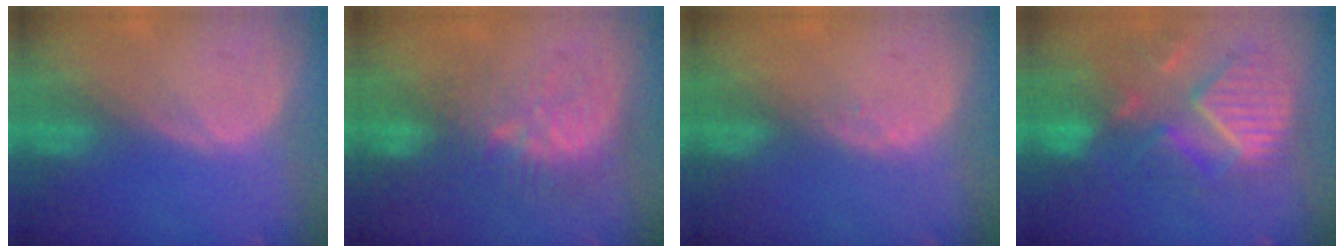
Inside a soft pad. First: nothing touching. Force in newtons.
{"total": 9.2, "press": 8.8, "slide": 2.9}
{"total": 1.1, "press": 0.8, "slide": 0.7}
{"total": 11.4, "press": 10.1, "slide": 5.2}